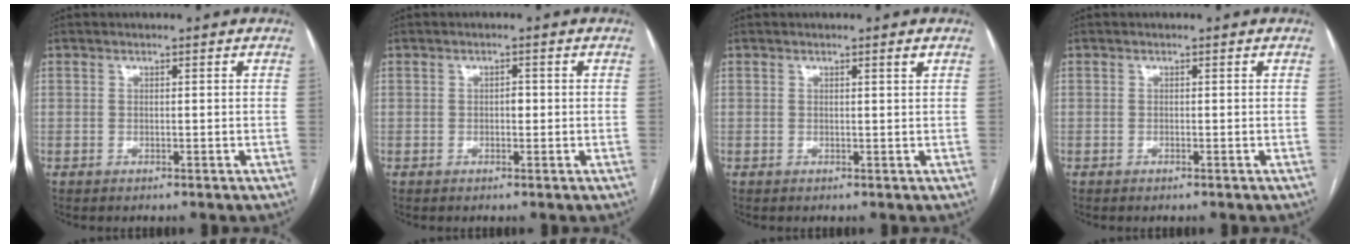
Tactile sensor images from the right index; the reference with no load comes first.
{"total": 1.1, "force": [-0.1, 0.7, 0.9], "torque": [-0.012, 0.003, -0.001]}
{"total": 0.8, "force": [0.5, -0.1, 0.7], "torque": [-0.012, -0.002, 0.010]}
{"total": 0.0}